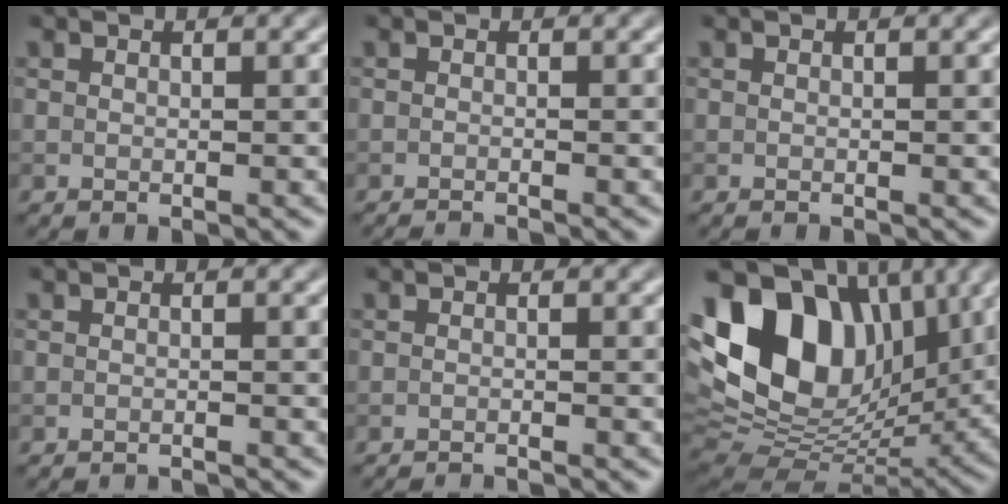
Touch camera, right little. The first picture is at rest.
{"total": 1.6, "force": [-1.5, 0.2, 0.7], "torque": [0.000, -0.003, -0.026]}
{"total": 0.0}
{"total": 2.3, "force": [-2.3, 0.2, 0.6], "torque": [-0.001, -0.001, -0.032]}
{"total": 2.9, "force": [-2.7, 0.4, 0.9], "torque": [-0.006, 0.000, -0.039]}
{"total": 15.3, "force": [4.5, 10.1, 10.5], "torque": [-0.190, 0.025, 0.079]}